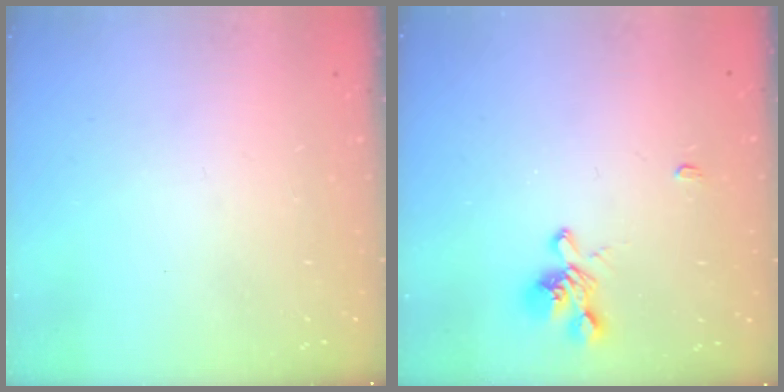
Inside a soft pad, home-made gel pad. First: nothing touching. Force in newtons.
{"total": 1.3, "press": 0.7, "slide": 1.1}